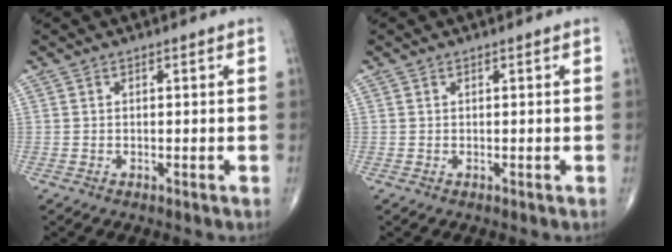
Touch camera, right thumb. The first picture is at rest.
{"total": 0.0}